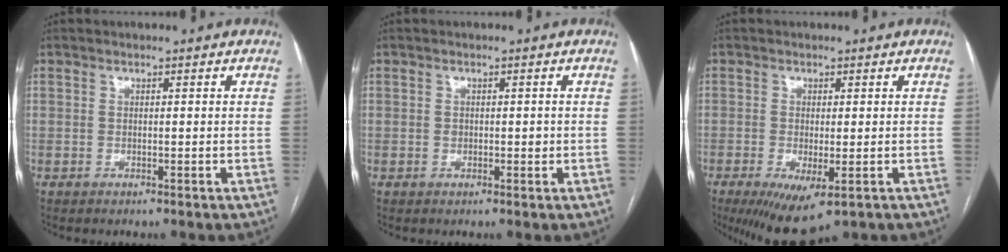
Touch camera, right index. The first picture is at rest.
{"total": 1.3, "force": [-0.1, 0.9, 0.9], "torque": [-0.013, 0.001, -0.001]}
{"total": 8.1, "force": [-4.3, 2.4, 6.4], "torque": [-0.102, -0.023, -0.063]}